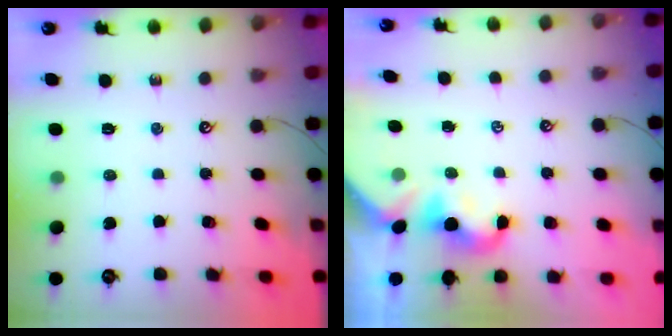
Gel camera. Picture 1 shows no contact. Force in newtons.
{"total": 2.2, "press": 2.1, "slide": 0.3}